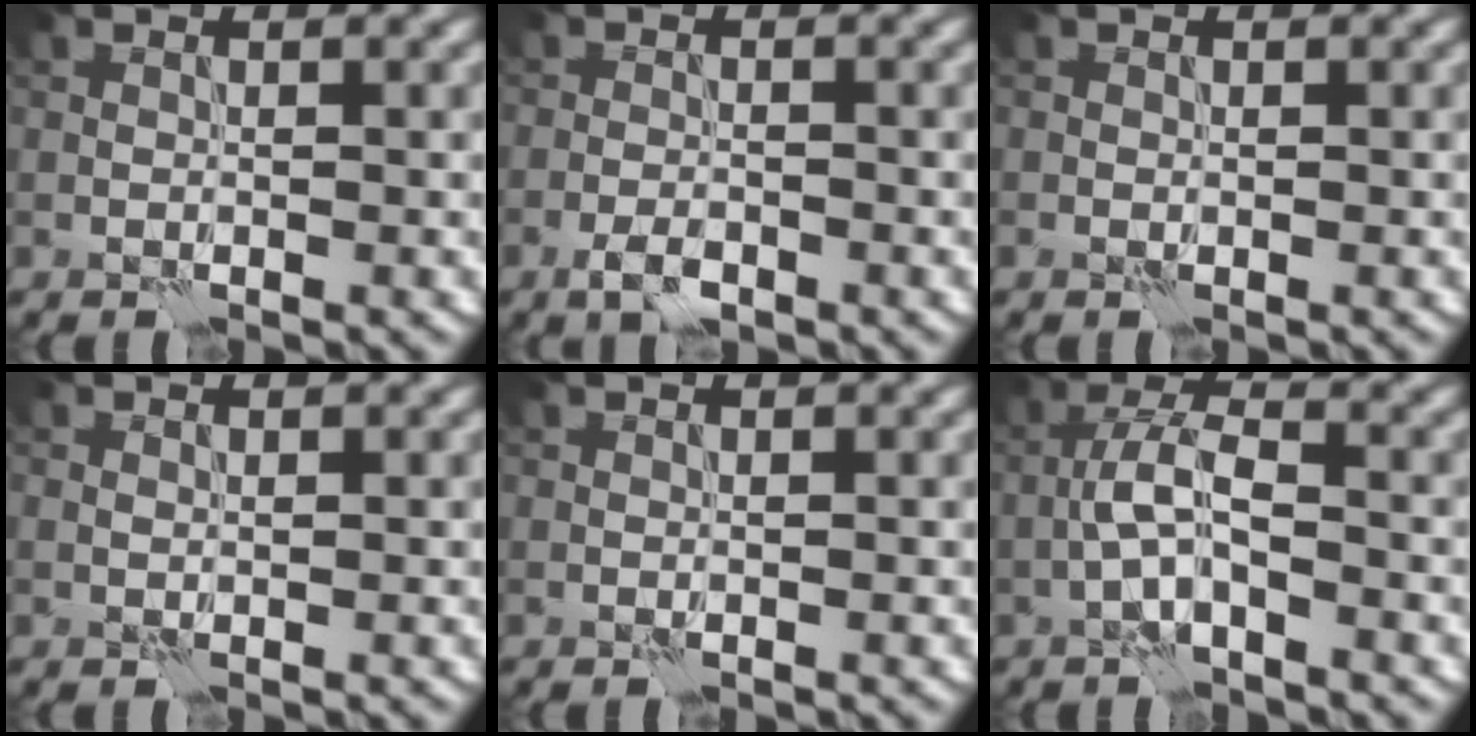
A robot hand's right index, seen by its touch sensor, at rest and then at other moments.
{"total": 2.1, "force": [-1.2, 0.9, 1.4], "torque": [-0.030, -0.001, -0.028]}
{"total": 0.0}
{"total": 0.5, "force": [0.3, 0.4, 0.1], "torque": [-0.003, -0.003, 0.006]}
{"total": 0.0}
{"total": 3.8, "force": [-1.2, 1.2, 3.3], "torque": [-0.069, 0.012, -0.032]}